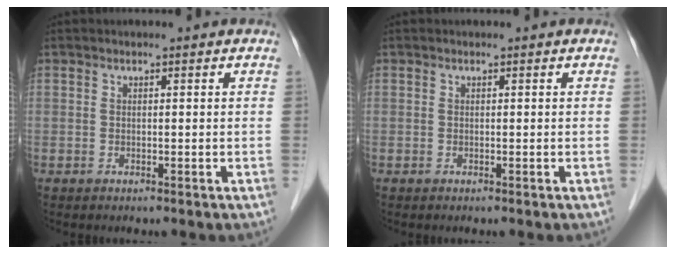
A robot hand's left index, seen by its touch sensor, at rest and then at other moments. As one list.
[{"total": 0.0}]